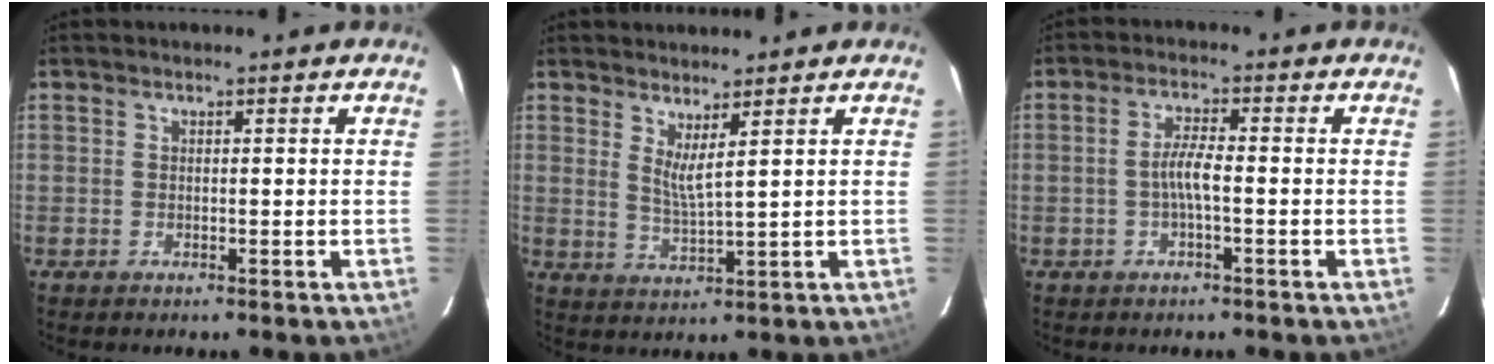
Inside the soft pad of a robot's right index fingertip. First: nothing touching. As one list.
[{"total": 3.8, "force": [2.4, -0.3, 2.9], "torque": [-0.055, -0.013, 0.040]}, {"total": 3.6, "force": [-1.0, 0.3, 3.4], "torque": [-0.070, 0.006, -0.018]}]